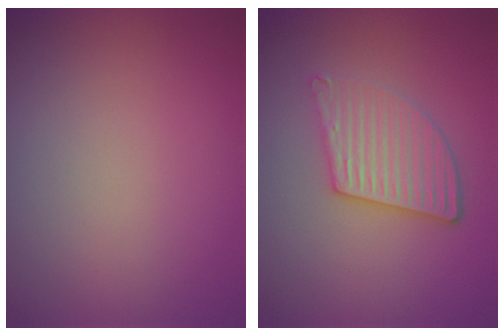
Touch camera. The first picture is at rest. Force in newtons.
{"total": 4.3, "press": 3.5, "slide": 2.6}